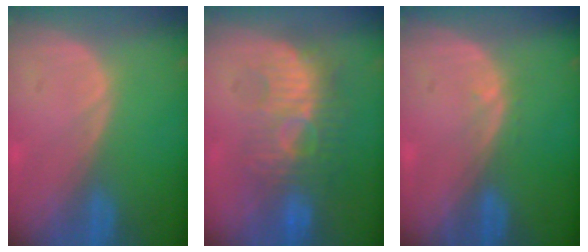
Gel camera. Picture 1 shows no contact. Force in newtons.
{"total": 9.1, "press": 8.7, "slide": 2.7}
{"total": 0.7, "press": 0.7, "slide": 0.2}